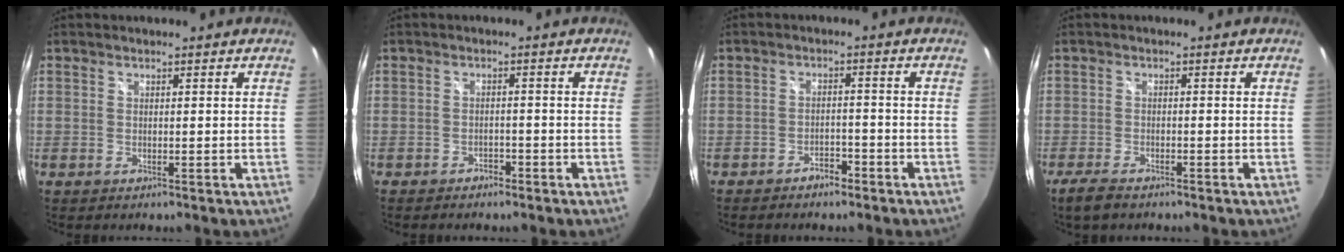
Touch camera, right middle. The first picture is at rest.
{"total": 2.1, "force": [-1.8, 0.8, 0.6], "torque": [-0.018, -0.004, -0.030]}
{"total": 2.5, "force": [-2.1, 0.9, 1.1], "torque": [-0.026, 0.003, -0.033]}
{"total": 3.9, "force": [-3.0, 1.0, 2.2], "torque": [-0.060, -0.012, -0.062]}